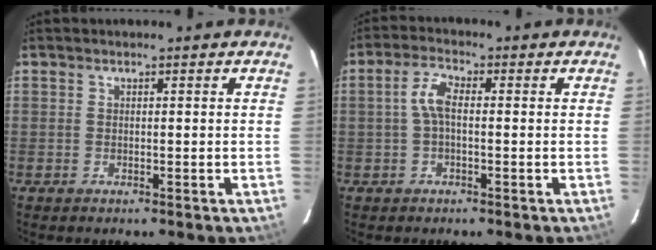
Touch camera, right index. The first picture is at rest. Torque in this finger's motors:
{"motor_torque": [0.42, 0.03, 0.31, 0.09]}